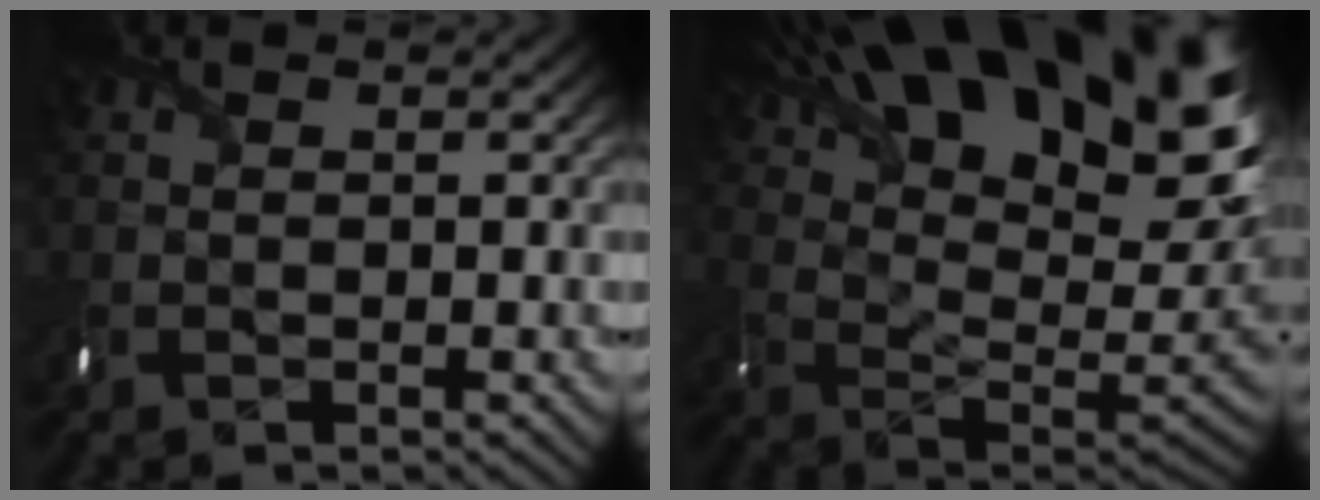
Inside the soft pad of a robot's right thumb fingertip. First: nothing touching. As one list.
[{"total": 23.8, "force": [13.1, 9.8, 17.3], "torque": [-0.263, 0.045, 0.208]}]